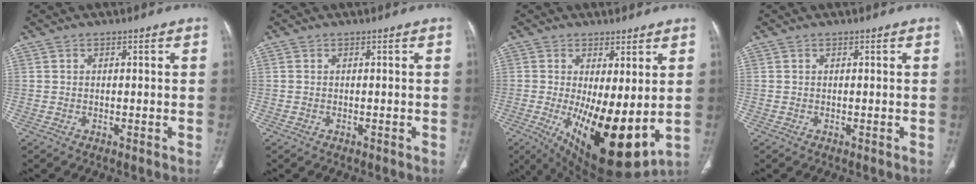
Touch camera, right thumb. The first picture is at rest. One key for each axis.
{"total": 0.0}
{"total": 17.4, "fx": -2.0, "fy": 6.5, "fz": 16.0, "tx": -0.257, "ty": -0.039, "tz": -0.006}
{"total": 0.0}